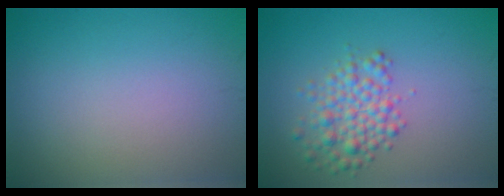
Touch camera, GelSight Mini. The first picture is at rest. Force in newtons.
{"total": 3.5, "press": 3.5, "slide": 0.1}